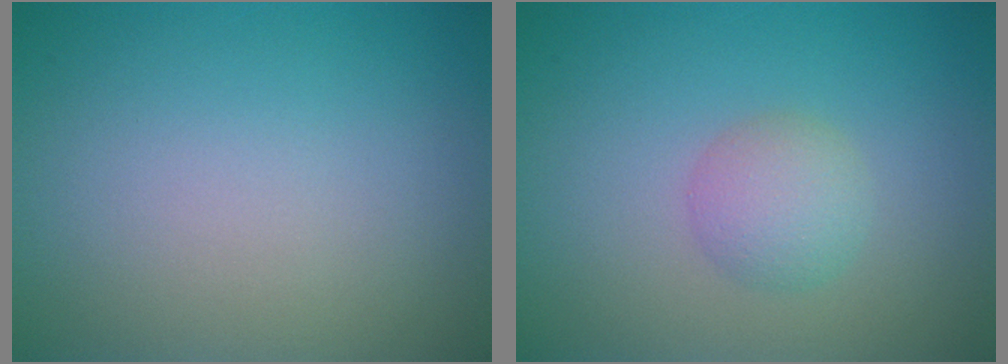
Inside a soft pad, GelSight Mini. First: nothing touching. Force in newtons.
{"total": 2.4, "press": 2.4, "slide": 0.1}